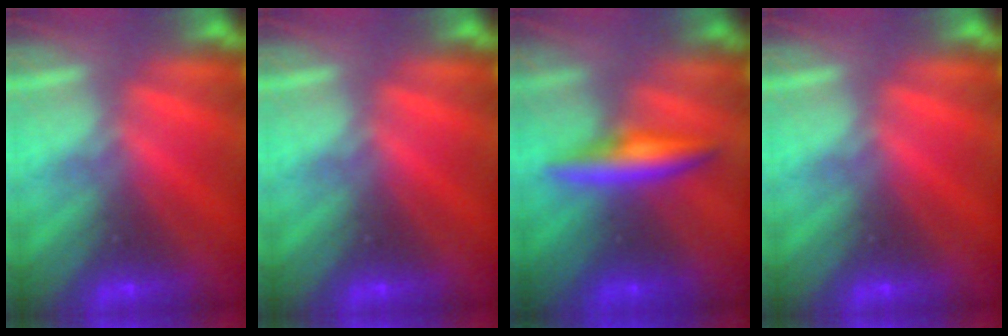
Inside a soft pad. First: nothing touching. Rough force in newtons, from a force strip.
{"total": 0.0}
{"total": 2.7}
{"total": 0.0}